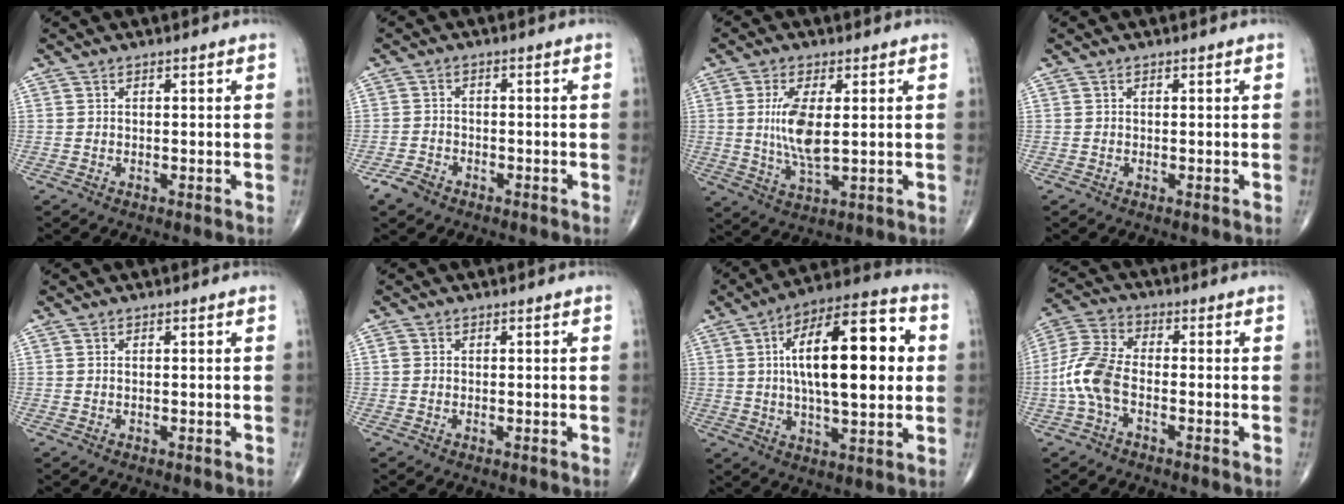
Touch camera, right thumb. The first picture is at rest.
{"total": 3.1, "force": [-2.2, 1.8, 1.2], "torque": [-0.023, 0.009, -0.039]}
{"total": 9.0, "force": [1.1, 3.4, 8.3], "torque": [-0.167, -0.017, 0.025]}
{"total": 0.0}
{"total": 0.0}
{"total": 0.9, "force": [0.1, 0.8, 0.3], "torque": [-0.002, 0.001, 0.000]}
{"total": 21.8, "force": [3.4, 8.3, 19.9], "torque": [-0.298, 0.014, 0.046]}
{"total": 9.0, "force": [-2.4, 4.9, 7.2], "torque": [-0.164, 0.027, -0.057]}